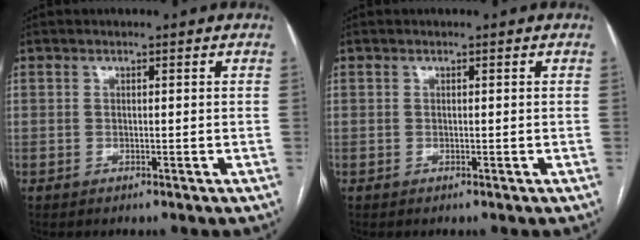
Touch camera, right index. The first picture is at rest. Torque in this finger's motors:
{"motor_torque": [0.00, 0.00, 0.00, 0.00]}